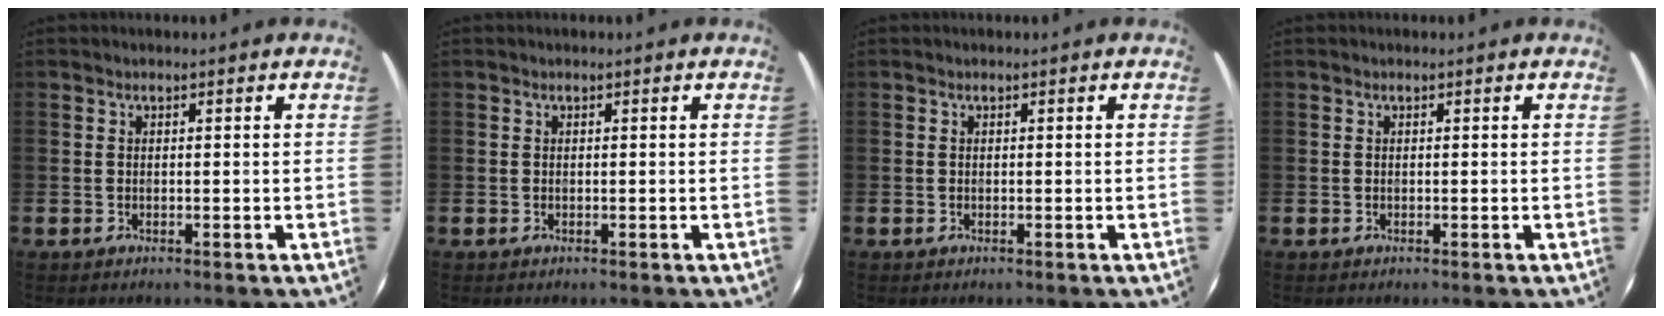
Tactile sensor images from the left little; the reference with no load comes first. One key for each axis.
{"total": 0.0}
{"total": 0.0}
{"total": 0.0}